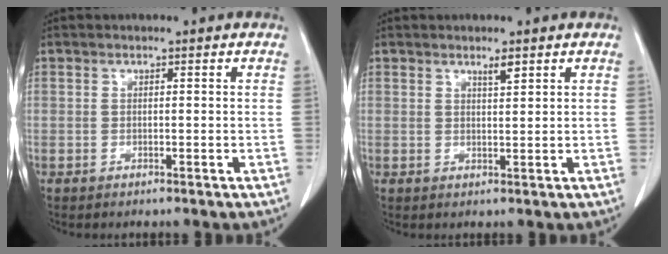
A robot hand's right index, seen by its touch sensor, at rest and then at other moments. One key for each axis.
{"total": 1.5, "fx": 1.1, "fy": 0.1, "fz": 1.1, "tx": -0.020, "ty": -0.003, "tz": 0.021}